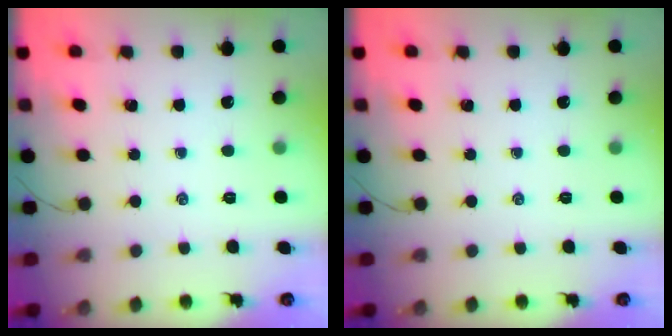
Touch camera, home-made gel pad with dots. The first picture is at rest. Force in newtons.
{"total": 0.0}